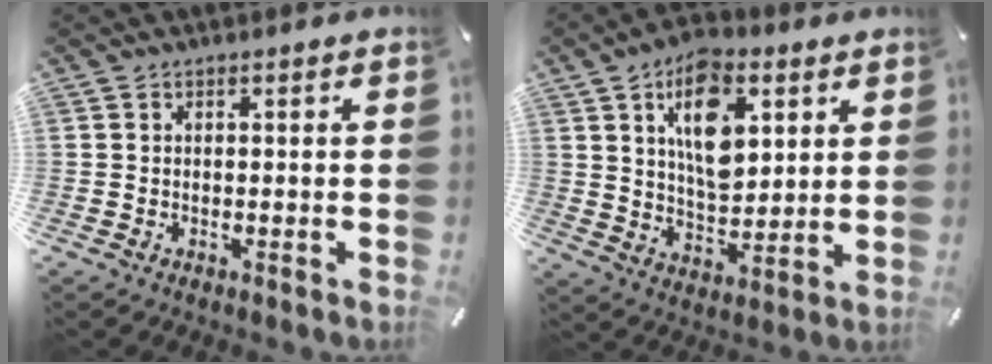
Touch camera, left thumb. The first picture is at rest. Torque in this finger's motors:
{"motor_torque": [2.06, 1.99, 1.91, -0.86, 0.48]}